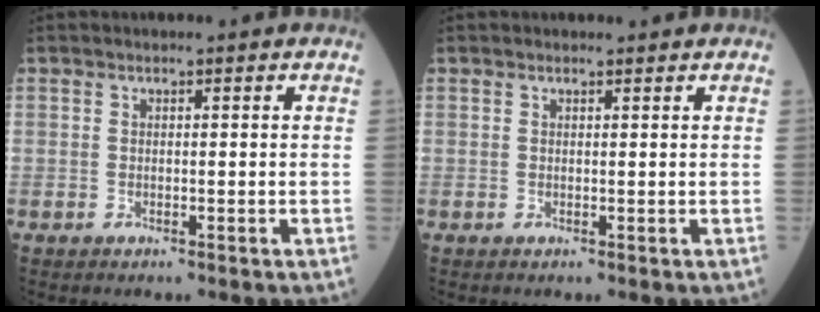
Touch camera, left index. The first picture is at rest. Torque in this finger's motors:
{"motor_torque": [-0.05, 0.46, -0.03, 0.00]}